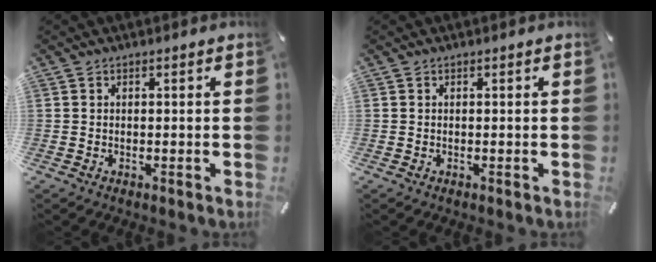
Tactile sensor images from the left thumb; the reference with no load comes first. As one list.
[{"total": 0.0}]